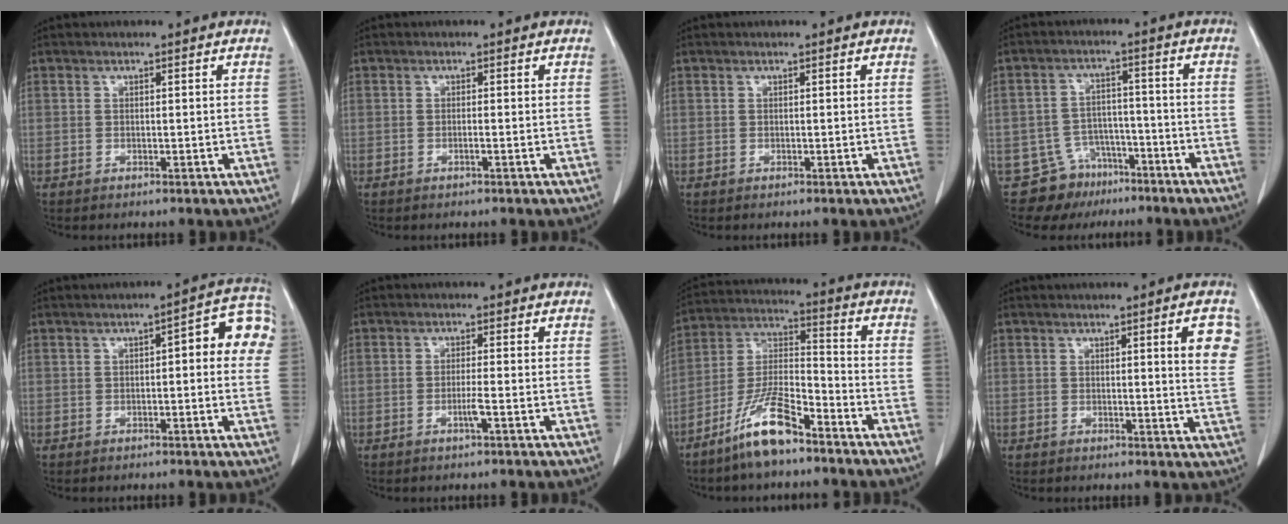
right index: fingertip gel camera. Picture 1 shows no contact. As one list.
[{"total": 0.6, "force": [-0.3, -0.1, 0.5], "torque": [-0.009, 0.001, -0.005]}, {"total": 0.0}, {"total": 7.8, "force": [-5.5, 5.5, 0.1], "torque": [0.003, 0.034, -0.082]}, {"total": 7.9, "force": [1.3, 2.2, 7.5], "torque": [-0.083, 0.032, 0.007]}, {"total": 2.0, "force": [-0.9, -0.3, 1.8], "torque": [-0.035, -0.003, -0.017]}, {"total": 11.9, "force": [-8.3, 2.7, 8.0], "torque": [-0.169, -0.002, -0.158]}, {"total": 5.5, "force": [2.1, 0.4, 5.1], "torque": [-0.052, -0.007, 0.020]}]